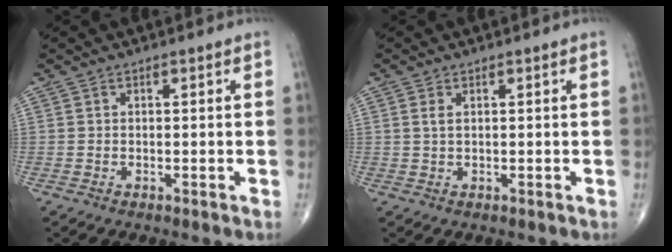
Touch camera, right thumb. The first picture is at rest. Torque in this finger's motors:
{"motor_torque": [-0.35, -0.39, 0.02, 0.09, 0.00]}